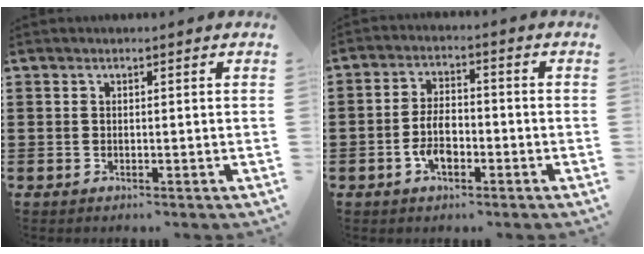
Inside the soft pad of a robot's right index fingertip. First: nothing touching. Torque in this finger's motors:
{"motor_torque": [1.18, 0.95, 0.27, 0.12]}